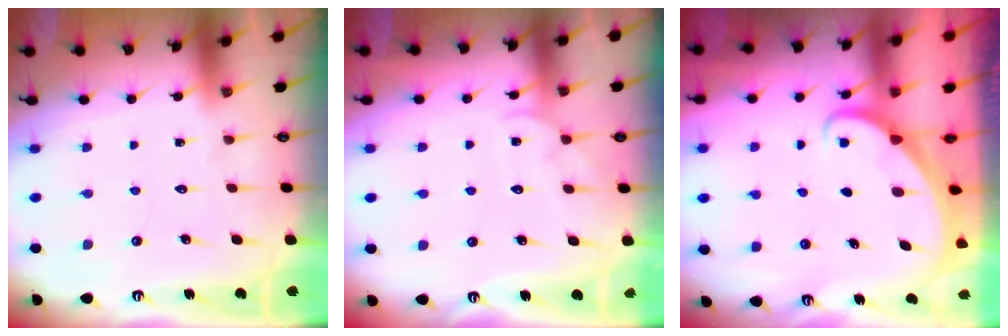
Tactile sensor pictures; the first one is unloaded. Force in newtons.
{"total": 3.5, "press": 3.5, "slide": 0.4}
{"total": 1.6, "press": 1.6, "slide": 0.0}